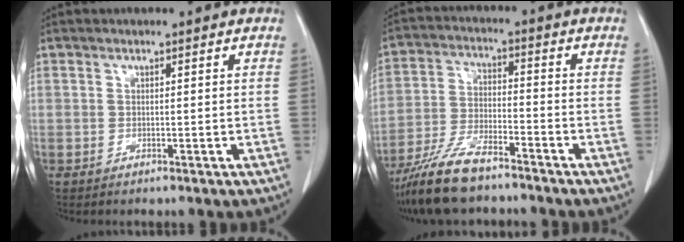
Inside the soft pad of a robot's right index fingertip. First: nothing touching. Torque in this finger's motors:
{"motor_torque": [0.56, -0.24, 0.23, 0.12]}